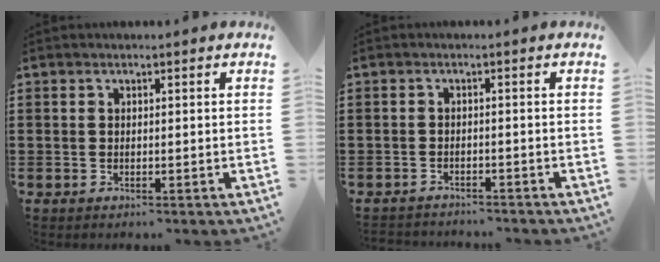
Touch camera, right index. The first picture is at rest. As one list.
[{"total": 1.7, "force": [-1.7, 0.0, -0.1], "torque": [-0.005, -0.002, -0.037]}]